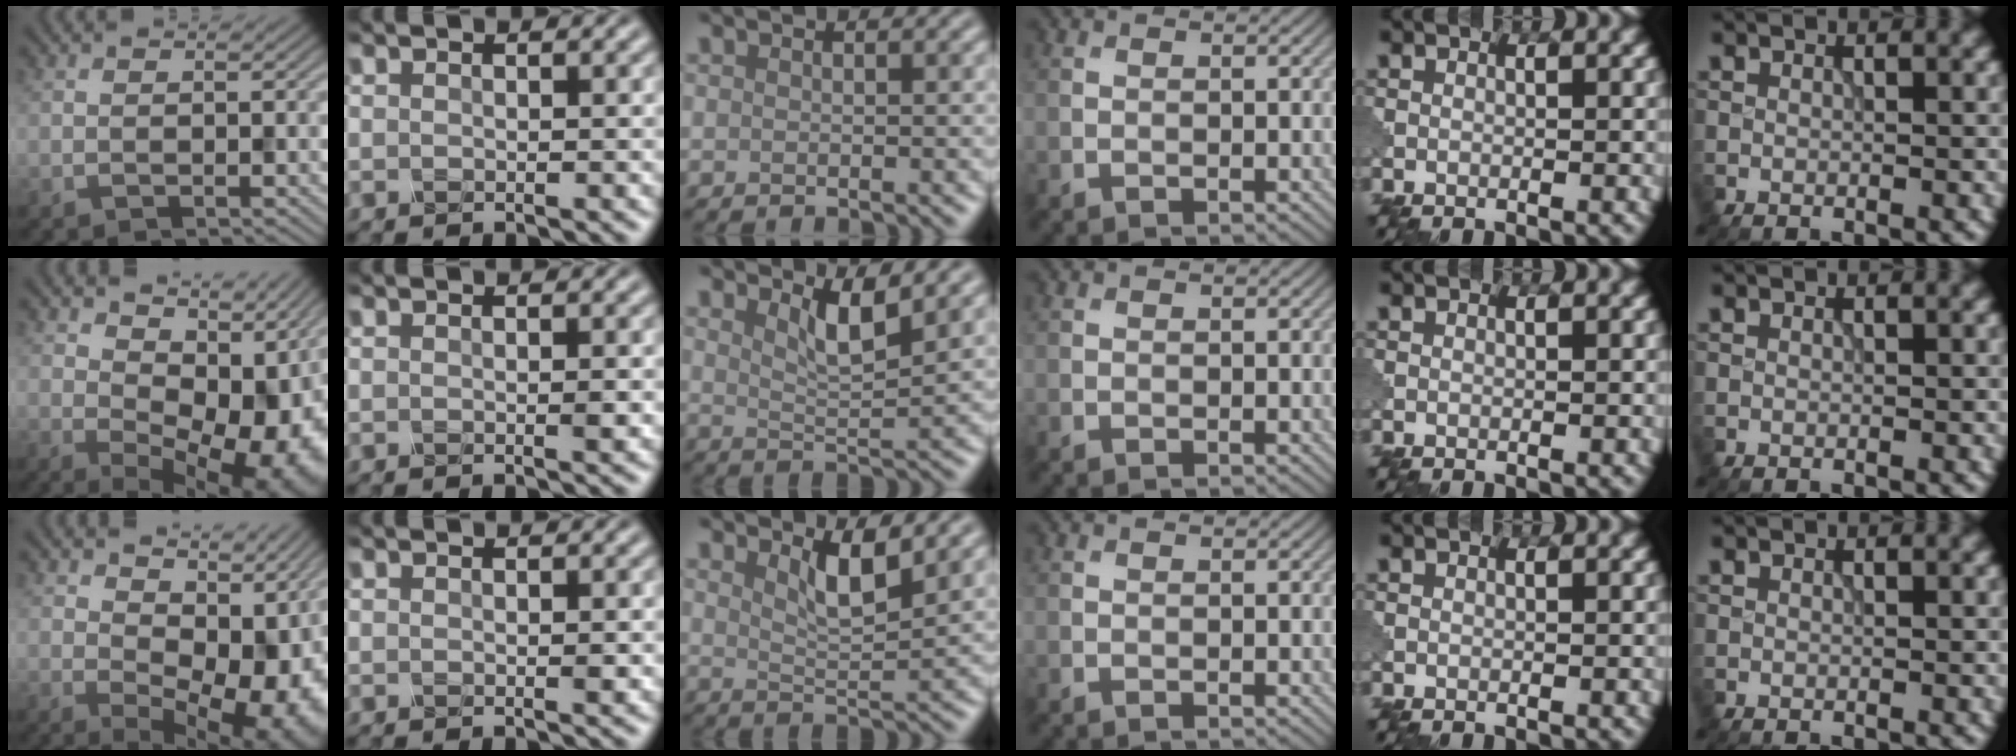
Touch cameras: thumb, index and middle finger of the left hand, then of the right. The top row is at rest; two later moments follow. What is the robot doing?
{"motion": "shake", "object": "salt shaker"}